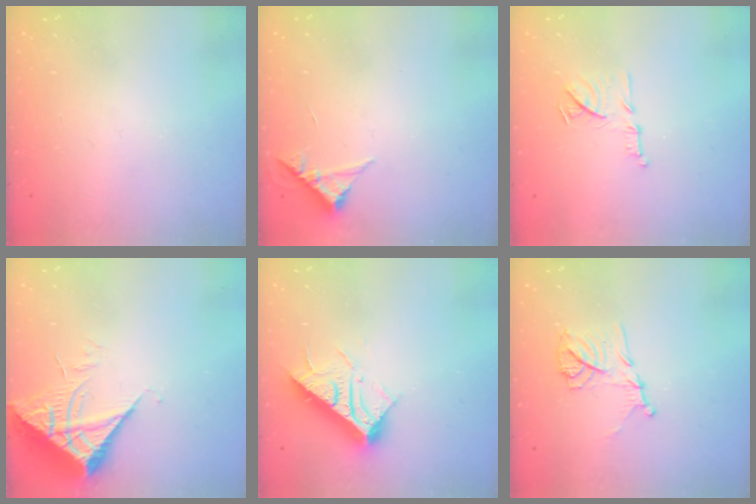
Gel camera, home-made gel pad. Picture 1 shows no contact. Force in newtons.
{"total": 4.6, "press": 4.6, "slide": 0.3}
{"total": 11.8, "press": 11.8, "slide": 0.7}
{"total": 8.0, "press": 8.0, "slide": 0.8}
{"total": 17.0, "press": 17.0, "slide": 0.3}
{"total": 11.4, "press": 11.4, "slide": 0.3}